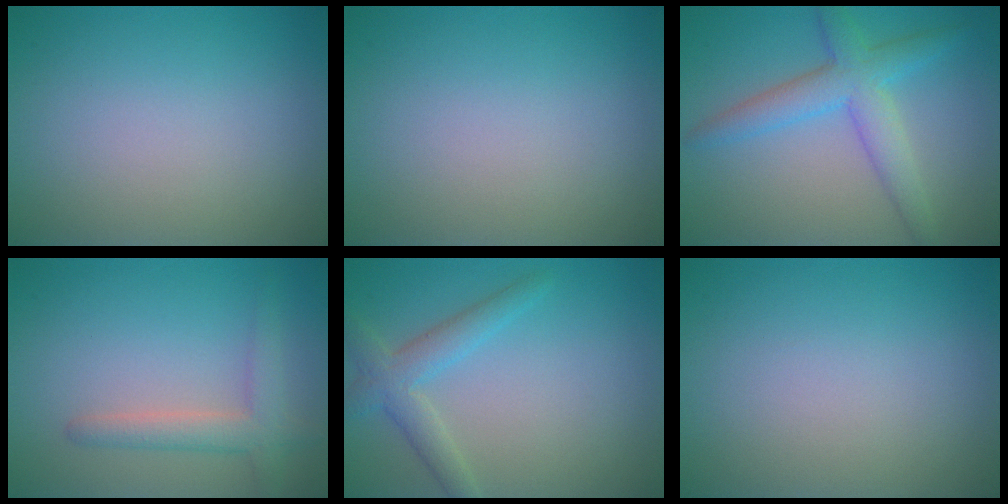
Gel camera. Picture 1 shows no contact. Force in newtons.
{"total": 0.0}
{"total": 4.6, "press": 4.6, "slide": 0.1}
{"total": 2.9, "press": 2.9, "slide": 0.2}
{"total": 3.1, "press": 3.1, "slide": 0.3}
{"total": 0.0}